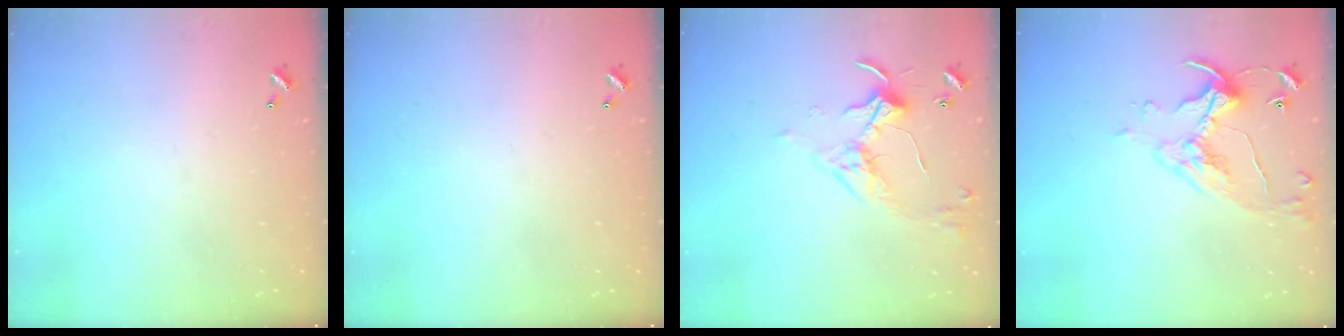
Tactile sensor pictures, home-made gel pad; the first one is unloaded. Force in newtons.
{"total": 0.0}
{"total": 3.3, "press": 3.3, "slide": 0.6}
{"total": 6.8, "press": 6.7, "slide": 0.8}